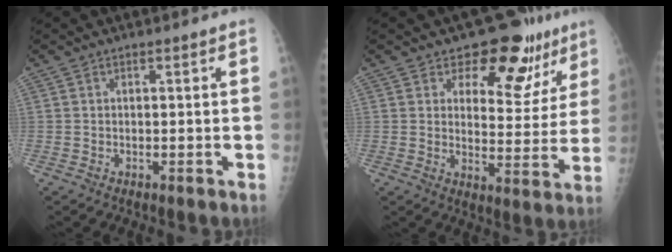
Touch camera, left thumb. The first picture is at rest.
{"total": 13.3, "force": [8.8, 7.6, 6.3], "torque": [-0.023, -0.047, 0.114]}